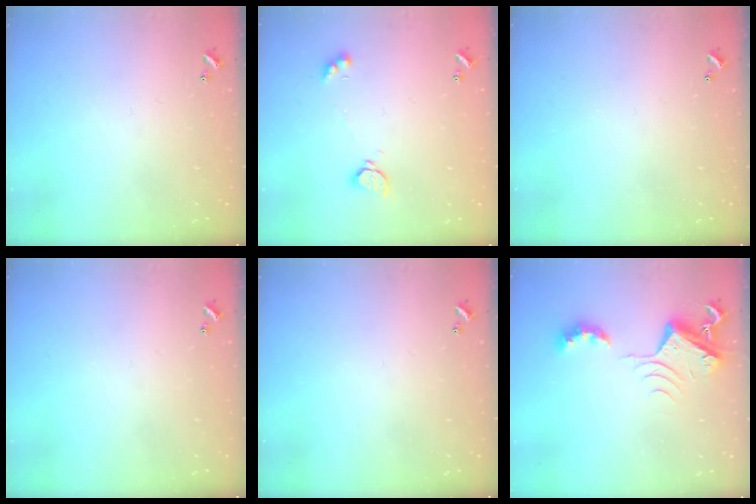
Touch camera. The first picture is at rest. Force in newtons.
{"total": 2.2, "press": 2.2, "slide": 0.2}
{"total": 0.0}
{"total": 0.0}
{"total": 0.0}
{"total": 7.6, "press": 7.5, "slide": 1.0}